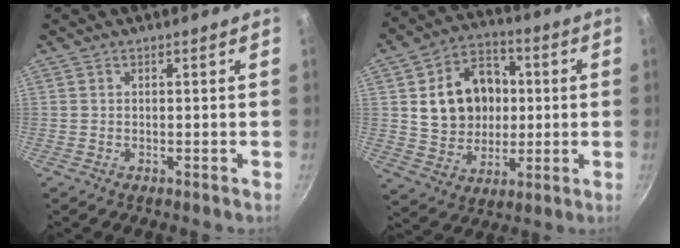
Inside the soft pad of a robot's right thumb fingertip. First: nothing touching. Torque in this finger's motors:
{"motor_torque": [0.47, 0.57, 0.20, -0.09, 0.25]}